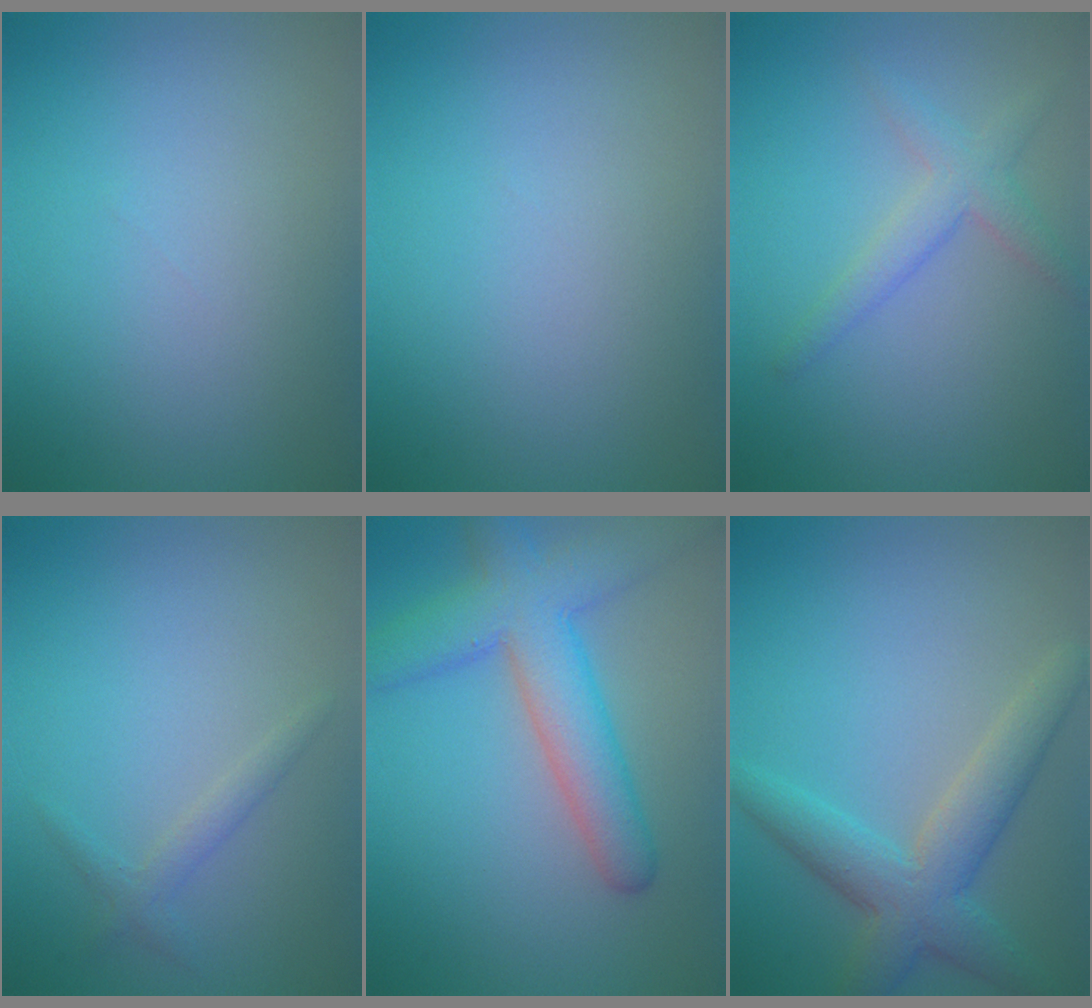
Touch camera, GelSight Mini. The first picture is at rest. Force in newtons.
{"total": 0.0}
{"total": 2.6, "press": 2.6, "slide": 0.1}
{"total": 1.3, "press": 1.3, "slide": 0.0}
{"total": 6.9, "press": 6.9, "slide": 0.2}
{"total": 5.0, "press": 5.0, "slide": 0.2}